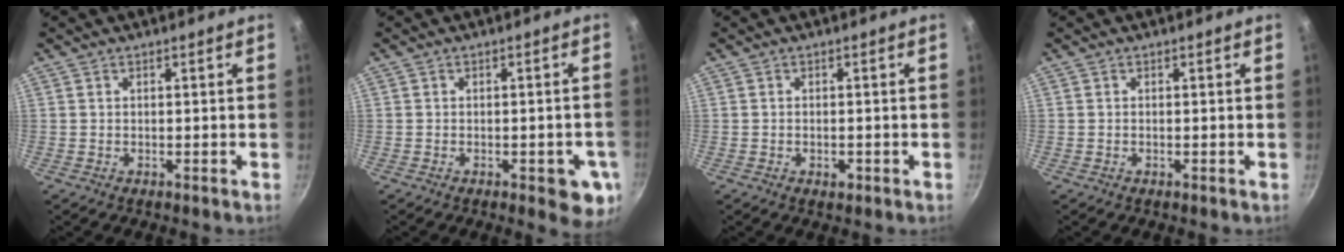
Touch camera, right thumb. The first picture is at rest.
{"total": 7.4, "force": [-2.4, 3.0, 6.3], "torque": [-0.049, 0.004, -0.029]}
{"total": 1.8, "force": [-0.7, 1.1, 1.3], "torque": [-0.020, 0.001, -0.012]}
{"total": 0.0}